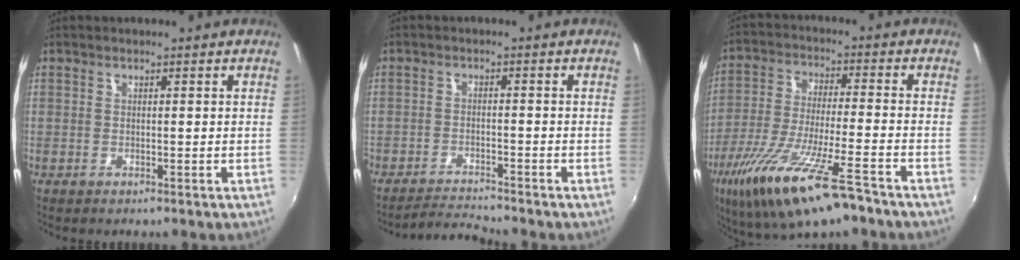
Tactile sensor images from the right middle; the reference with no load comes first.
{"total": 4.5, "force": [-4.4, -0.6, 0.4], "torque": [-0.032, -0.003, -0.082]}
{"total": 18.6, "force": [-11.8, 3.2, 13.9], "torque": [-0.272, -0.058, -0.212]}